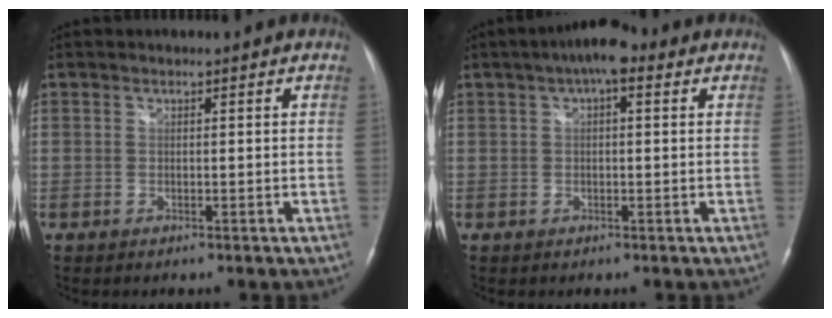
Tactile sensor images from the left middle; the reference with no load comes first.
{"total": 7.2, "force": [3.4, 2.4, 5.8], "torque": [-0.105, 0.033, 0.049]}